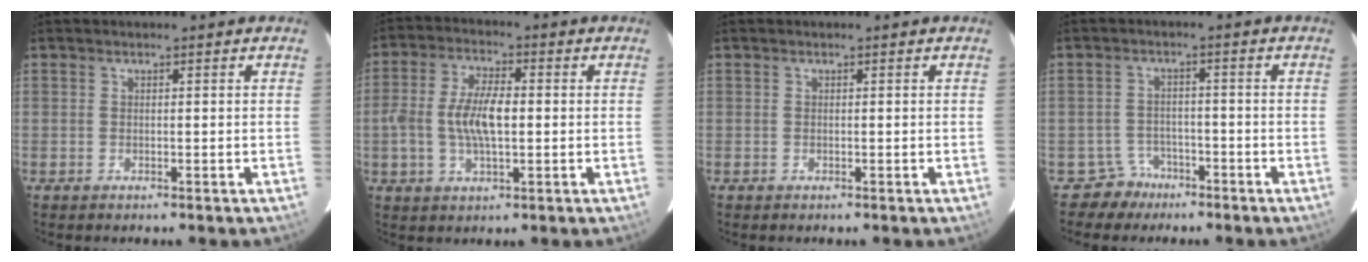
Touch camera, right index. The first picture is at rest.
{"total": 8.8, "force": [-0.6, 3.6, 7.9], "torque": [-0.158, 0.008, -0.011]}
{"total": 0.0}
{"total": 4.3, "force": [-3.1, 3.0, -0.4], "torque": [-0.003, 0.018, -0.052]}